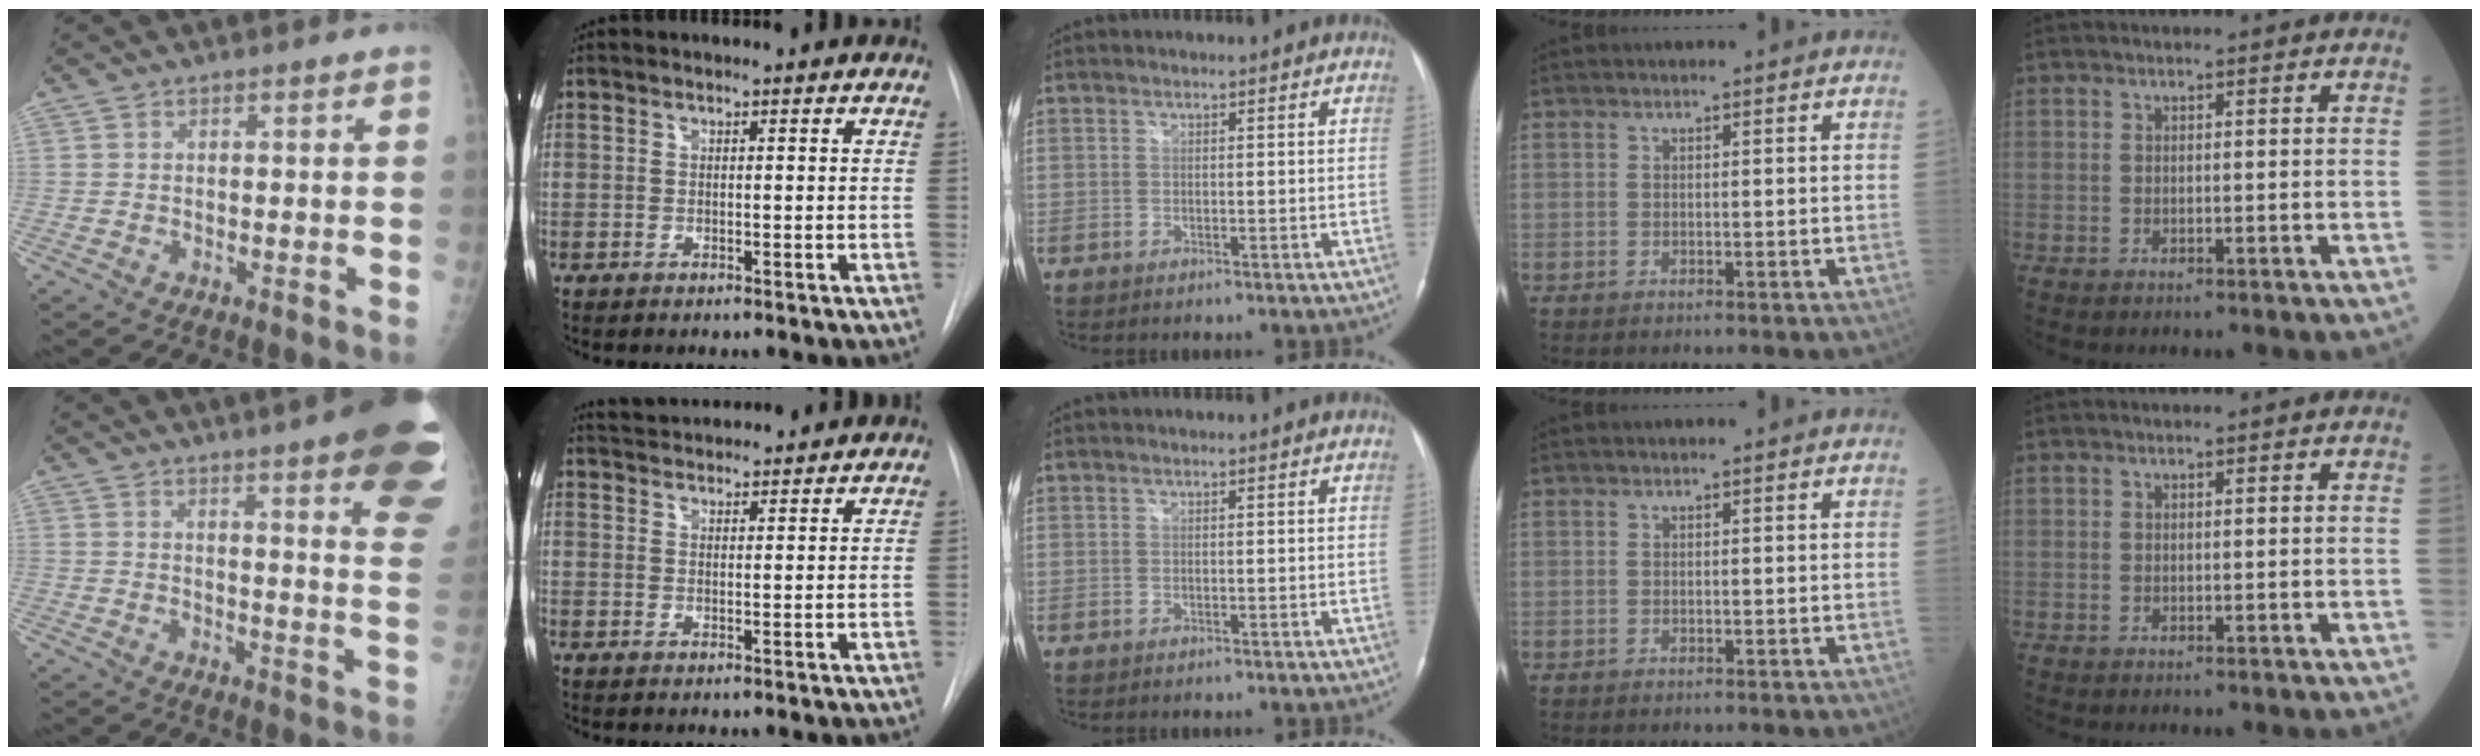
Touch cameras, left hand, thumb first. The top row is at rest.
{"thumb": {"total": 22.9, "force": [14.7, 3.5, 17.2], "torque": [-0.166, -0.055, 0.169]}, "index": {"total": 9.3, "force": [8.9, 1.3, 2.4], "torque": [-0.043, 0.029, 0.130]}}